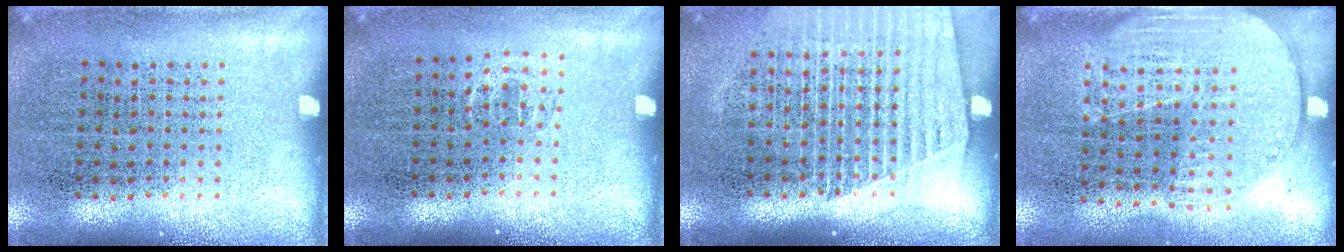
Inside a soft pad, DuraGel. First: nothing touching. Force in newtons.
{"total": 0.6, "press": 0.4, "slide": 0.4}
{"total": 1.6, "press": 1.5, "slide": 0.5}
{"total": 1.6, "press": 1.4, "slide": 0.8}